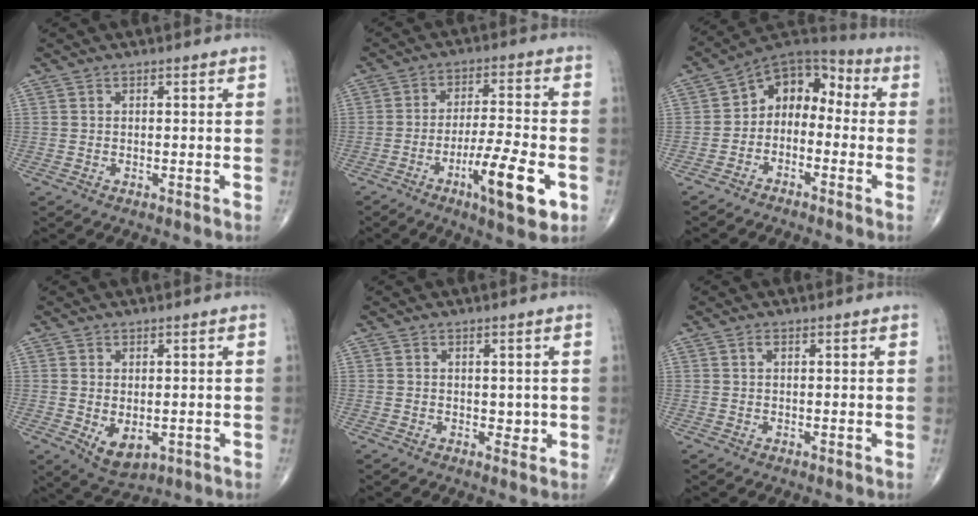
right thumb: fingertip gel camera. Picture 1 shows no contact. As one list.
[{"total": 12.9, "force": [-5.1, 2.7, 11.5], "torque": [-0.188, 0.015, -0.081]}, {"total": 9.9, "force": [-1.6, 7.3, 6.5], "torque": [-0.065, 0.059, -0.048]}, {"total": 5.6, "force": [-1.1, 3.4, 4.4], "torque": [-0.060, -0.011, -0.002]}, {"total": 1.6, "force": [0.0, 1.2, 1.0], "torque": [0.000, -0.001, 0.001]}, {"total": 1.6, "force": [0.4, 0.8, 1.3], "torque": [-0.025, 0.007, 0.009]}]